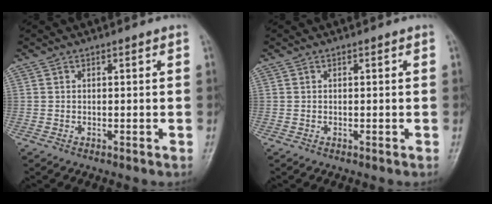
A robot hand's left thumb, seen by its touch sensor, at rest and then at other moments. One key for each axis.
{"total": 0.0}